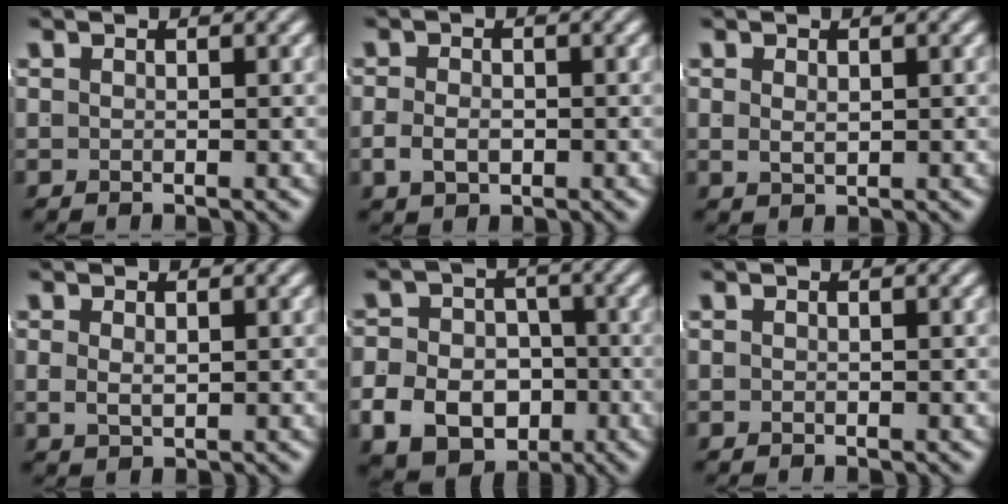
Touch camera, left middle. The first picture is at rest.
{"total": 1.9, "force": [-0.8, 1.2, 1.3], "torque": [-0.021, 0.000, -0.008]}
{"total": 0.8, "force": [0.5, 0.2, 0.6], "torque": [-0.007, -0.001, 0.018]}
{"total": 1.1, "force": [0.4, 0.5, 0.9], "torque": [-0.018, -0.003, 0.016]}
{"total": 9.1, "force": [-3.0, 7.7, 3.8], "torque": [-0.058, -0.031, -0.046]}
{"total": 0.7, "force": [-0.1, 0.7, 0.1], "torque": [-0.007, 0.003, -0.004]}